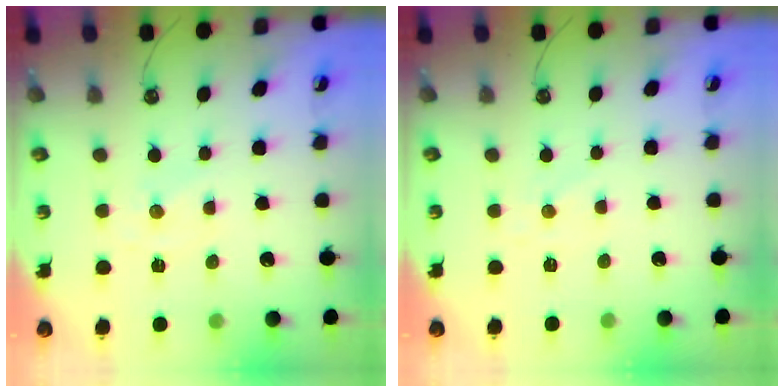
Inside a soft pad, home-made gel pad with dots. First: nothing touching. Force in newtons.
{"total": 1.4, "press": 1.3, "slide": 0.4}